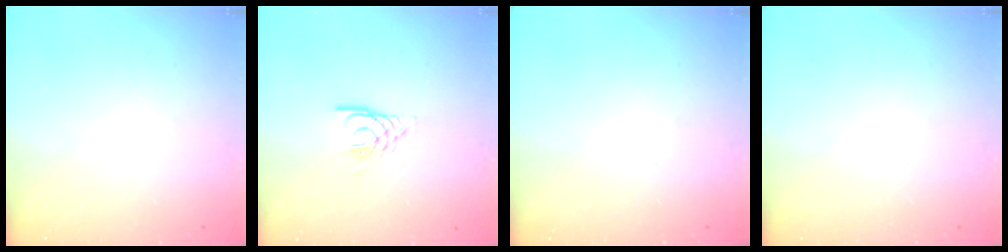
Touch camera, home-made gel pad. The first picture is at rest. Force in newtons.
{"total": 2.6, "press": 2.5, "slide": 0.4}
{"total": 0.0}
{"total": 0.0}